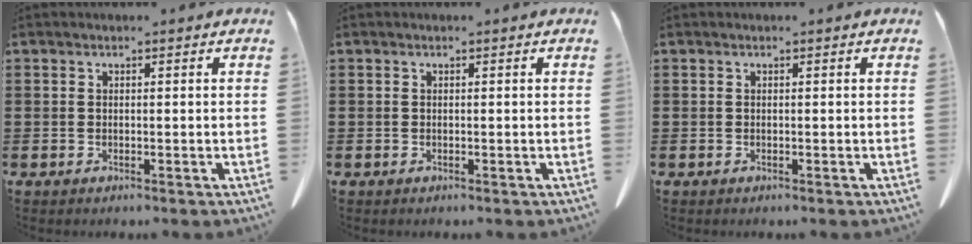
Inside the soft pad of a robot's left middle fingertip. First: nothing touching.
{"total": 0.0}
{"total": 0.0}